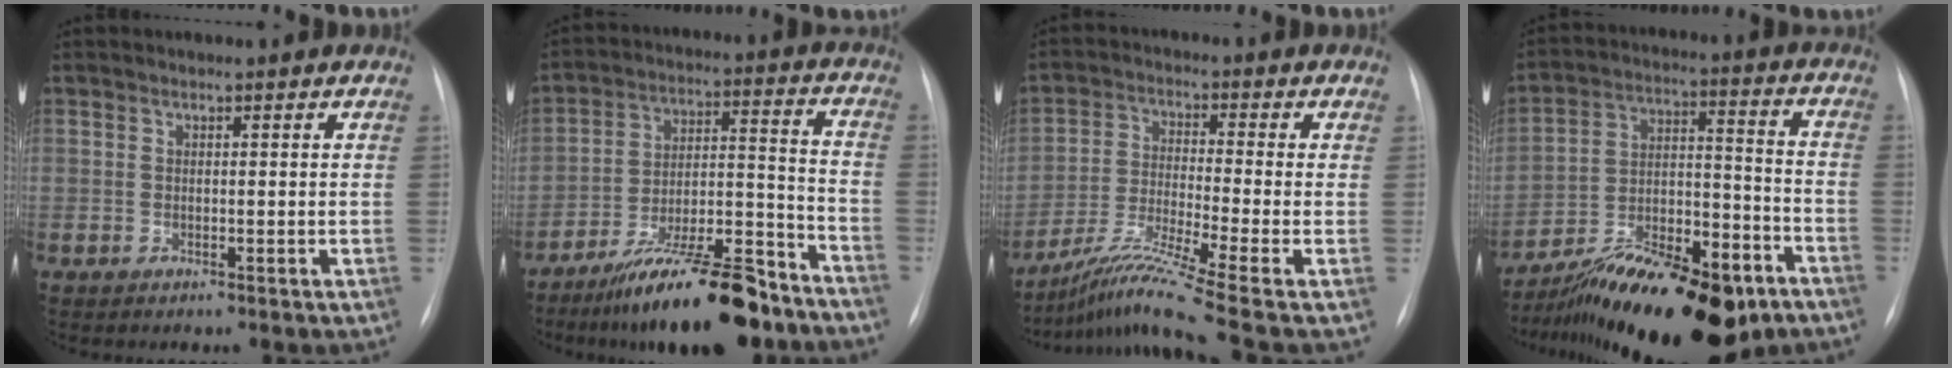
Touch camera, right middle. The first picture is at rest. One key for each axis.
{"total": 17.6, "fx": -13.7, "fy": 3.4, "fz": 10.5, "tx": -0.147, "ty": 0.026, "tz": -0.226}
{"total": 11.0, "fx": -8.1, "fy": -2.7, "fz": 7.0, "tx": -0.135, "ty": -0.026, "tz": -0.144}
{"total": 21.3, "fx": -15.5, "fy": 6.0, "fz": 13.3, "tx": -0.181, "ty": 0.020, "tz": -0.253}